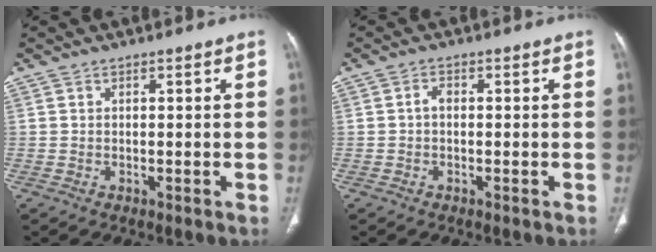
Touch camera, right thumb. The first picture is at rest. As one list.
[{"total": 1.3, "force": [-0.2, 0.8, 1.0], "torque": [-0.014, 0.004, -0.006]}]